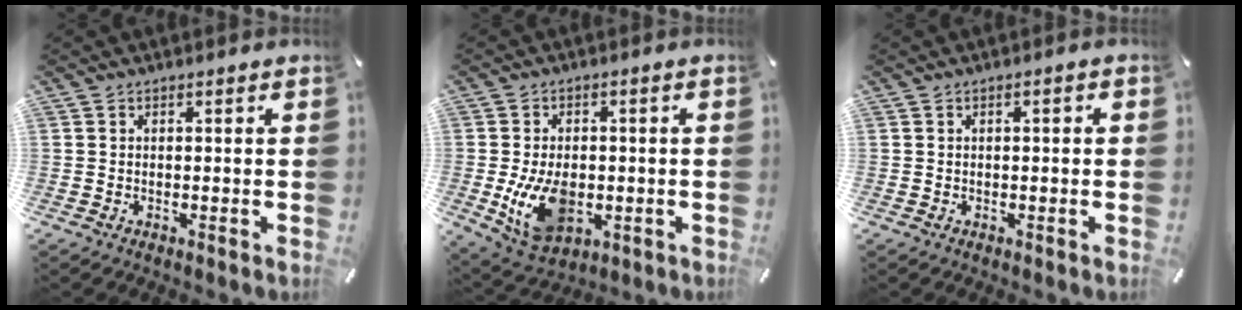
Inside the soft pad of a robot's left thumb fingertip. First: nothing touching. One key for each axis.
{"total": 11.7, "fx": -2.0, "fy": 7.9, "fz": 8.3, "tx": -0.169, "ty": -0.003, "tz": -0.032}
{"total": 1.3, "fx": -0.2, "fy": 0.4, "fz": 1.2, "tx": -0.020, "ty": 0.003, "tz": -0.005}